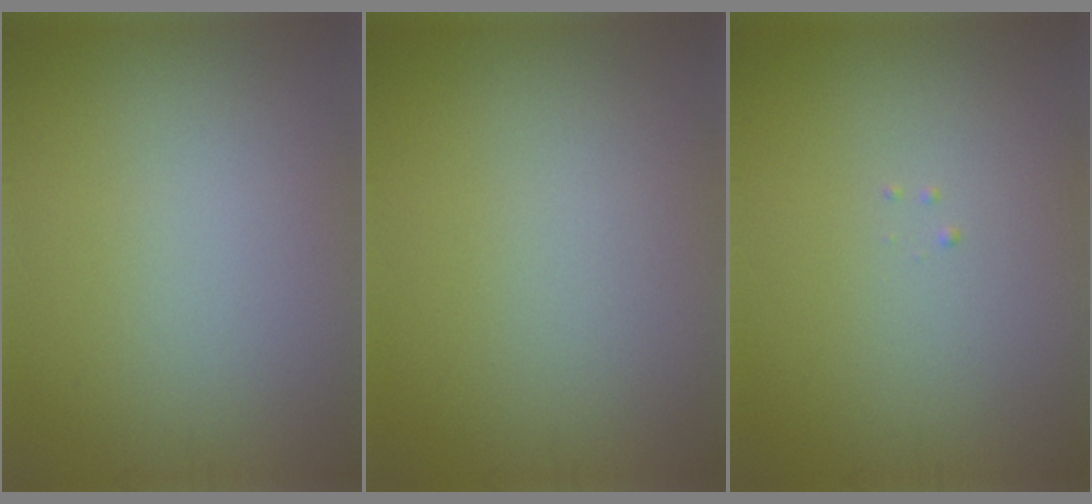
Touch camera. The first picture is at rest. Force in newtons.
{"total": 0.0}
{"total": 0.0}